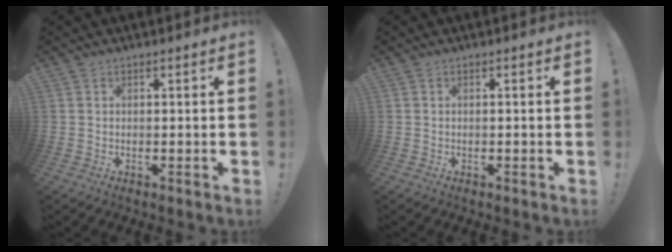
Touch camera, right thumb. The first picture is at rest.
{"total": 0.0}